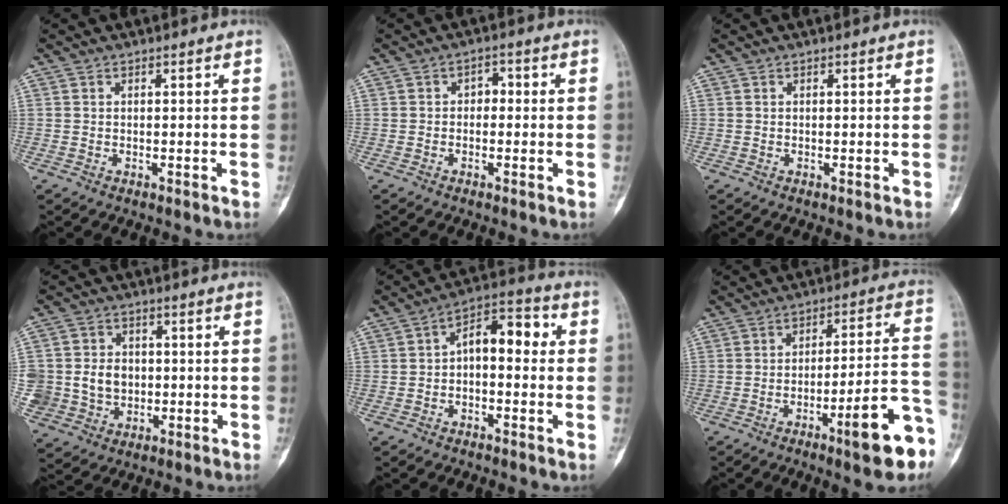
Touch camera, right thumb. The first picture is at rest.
{"total": 2.4, "force": [-0.2, 1.8, 1.6], "torque": [-0.007, 0.013, -0.013]}
{"total": 0.0}
{"total": 12.6, "force": [-0.4, 11.0, 6.1], "torque": [-0.120, 0.017, 0.011]}
{"total": 8.8, "force": [0.2, 4.9, 7.4], "torque": [-0.090, 0.039, -0.008]}
{"total": 14.2, "force": [-7.1, 2.6, 12.0], "torque": [-0.157, 0.050, -0.100]}